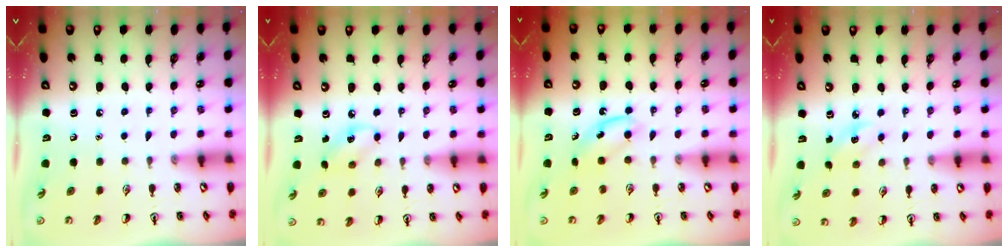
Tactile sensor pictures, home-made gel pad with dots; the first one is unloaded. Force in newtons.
{"total": 4.5, "press": 4.4, "slide": 0.8}
{"total": 4.8, "press": 4.6, "slide": 1.6}
{"total": 2.3, "press": 2.1, "slide": 0.8}